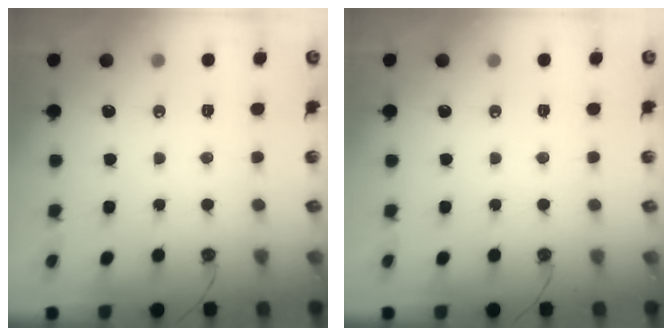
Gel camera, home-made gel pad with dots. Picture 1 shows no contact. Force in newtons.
{"total": 0.0}